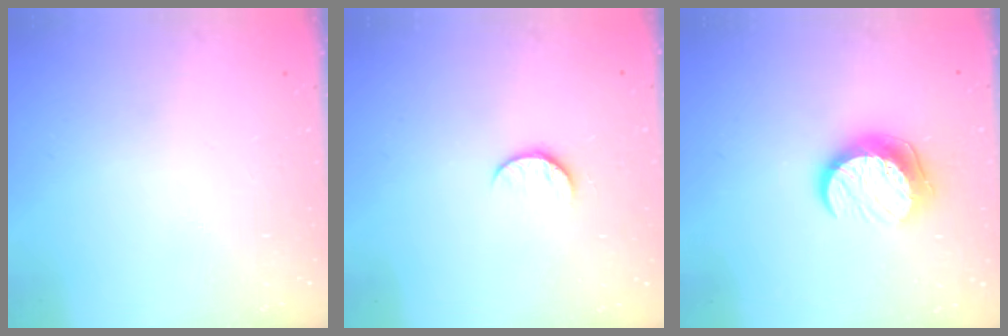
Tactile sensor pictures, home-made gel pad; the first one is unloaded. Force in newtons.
{"total": 5.5, "press": 5.5, "slide": 0.4}
{"total": 10.7, "press": 10.7, "slide": 0.7}